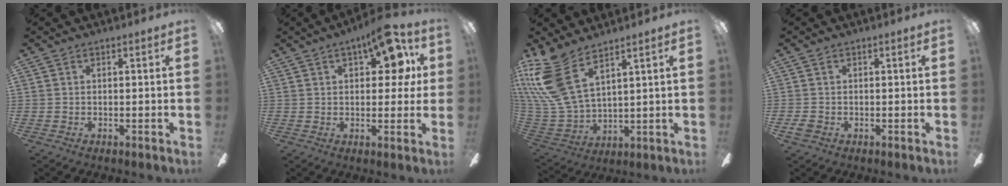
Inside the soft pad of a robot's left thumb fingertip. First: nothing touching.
{"total": 13.0, "force": [5.6, 6.0, 10.1], "torque": [-0.122, -0.016, 0.088]}
{"total": 16.6, "force": [9.7, 7.3, 11.4], "torque": [-0.273, -0.060, 0.174]}
{"total": 1.9, "force": [-0.5, 1.6, 0.9], "torque": [-0.016, 0.005, -0.011]}